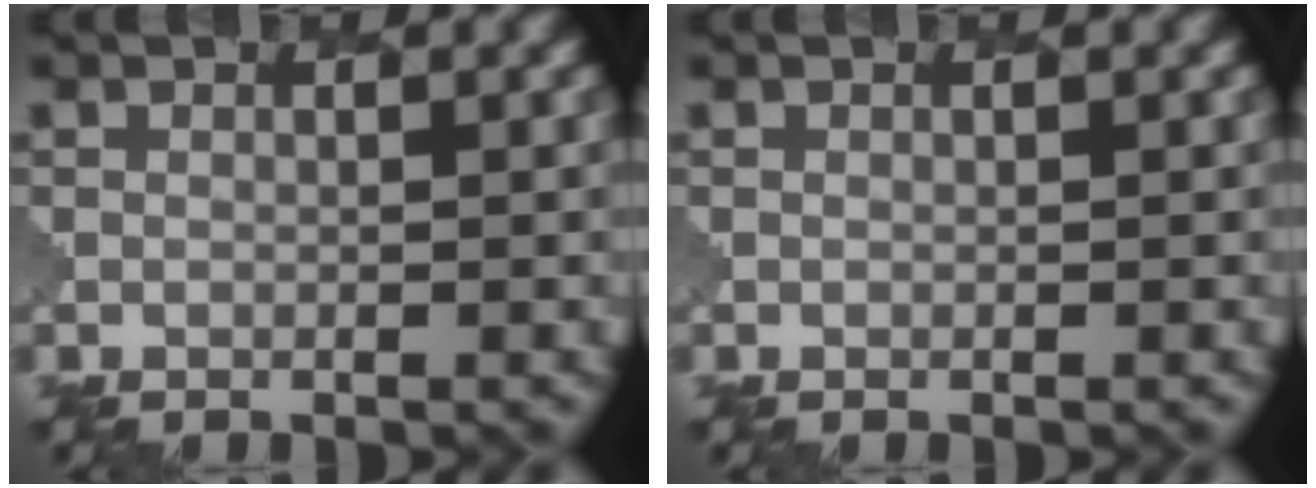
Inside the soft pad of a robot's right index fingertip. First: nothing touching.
{"total": 0.0}